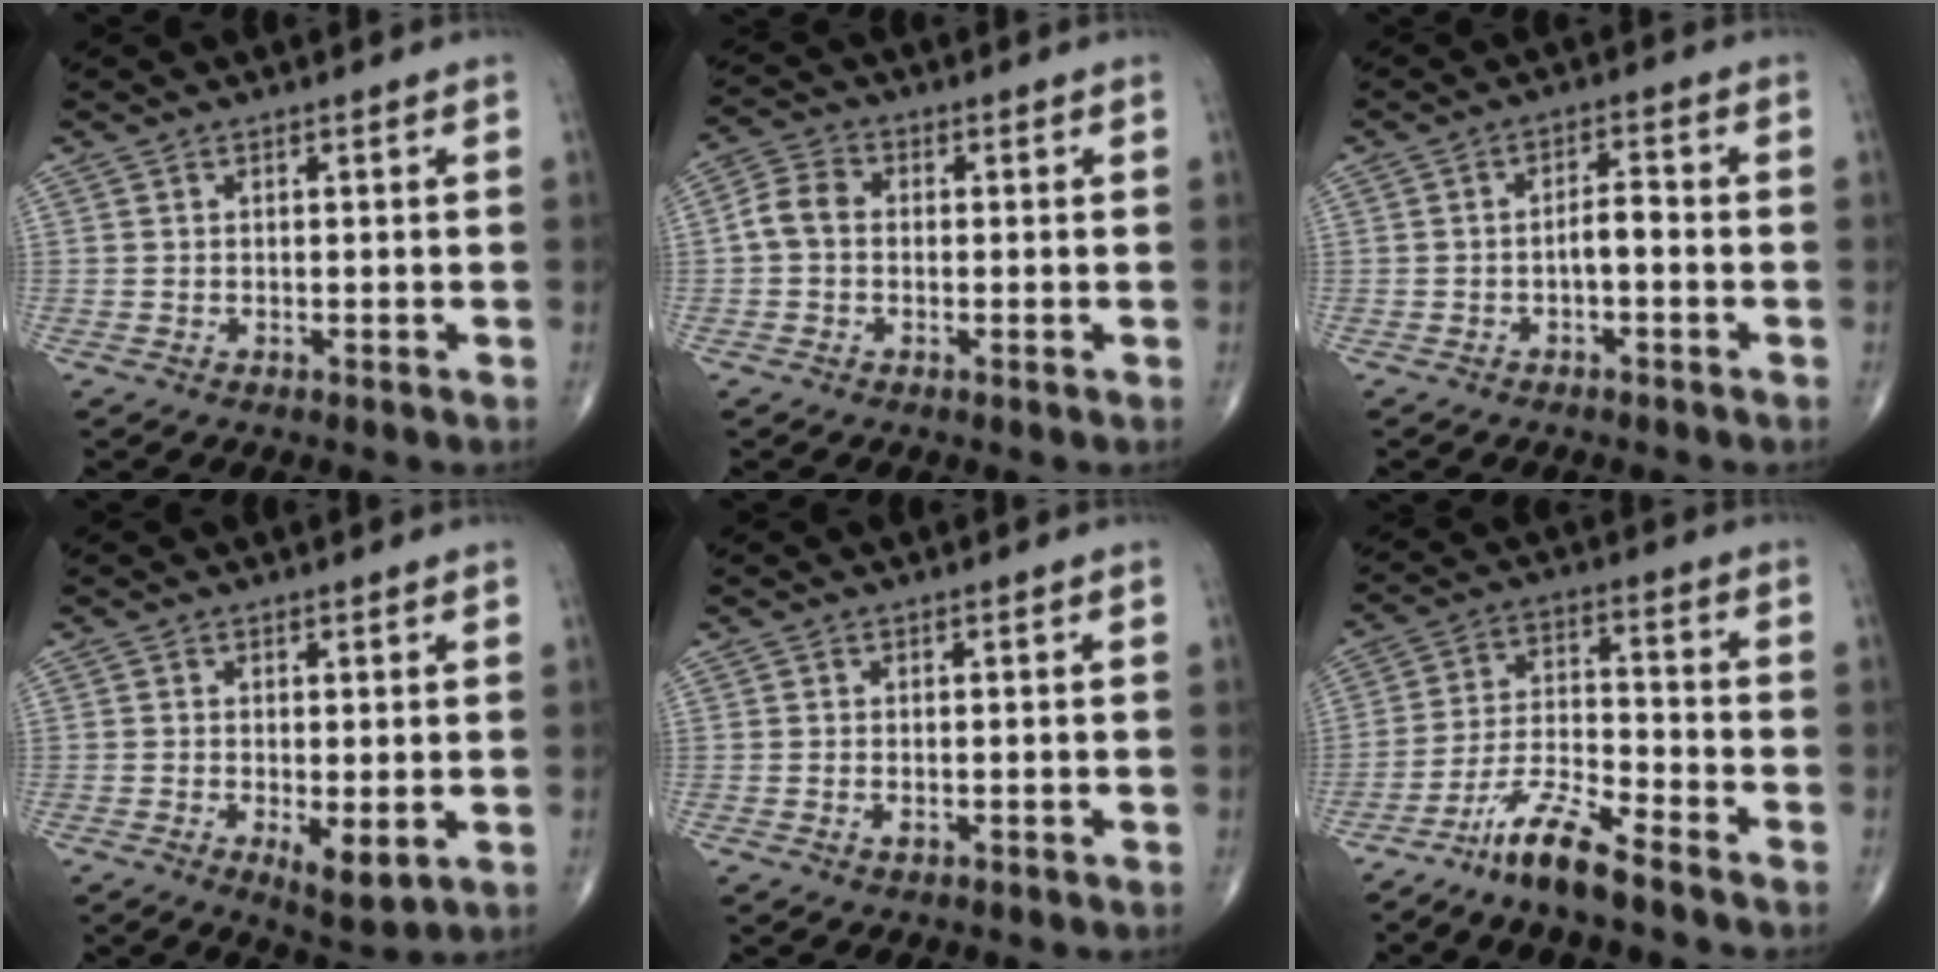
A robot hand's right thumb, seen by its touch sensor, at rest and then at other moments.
{"total": 4.9, "force": [-0.3, 3.8, 3.1], "torque": [-0.055, 0.016, -0.018]}
{"total": 3.2, "force": [-1.1, 1.3, 2.8], "torque": [-0.041, 0.019, -0.020]}
{"total": 5.5, "force": [-1.2, 2.0, 5.0], "torque": [-0.080, -0.018, -0.014]}
{"total": 0.8, "force": [-0.2, 0.4, 0.6], "torque": [-0.009, 0.001, -0.003]}
{"total": 9.6, "force": [-7.5, 1.2, 5.8], "torque": [-0.114, 0.049, -0.149]}